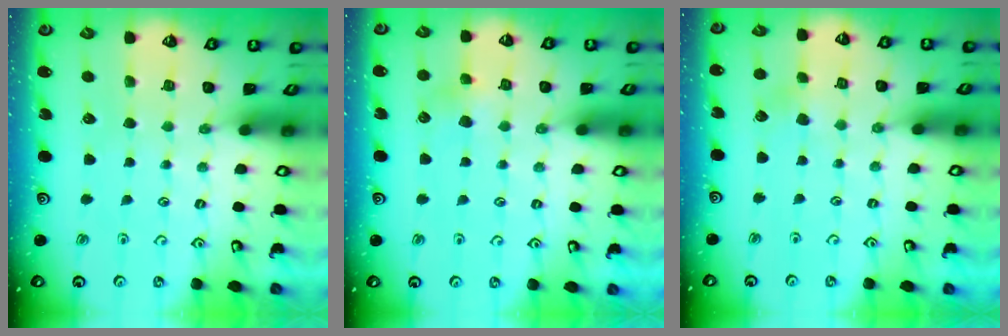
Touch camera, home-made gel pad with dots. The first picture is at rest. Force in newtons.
{"total": 5.4, "press": 5.3, "slide": 0.4}
{"total": 3.4, "press": 3.4, "slide": 0.3}